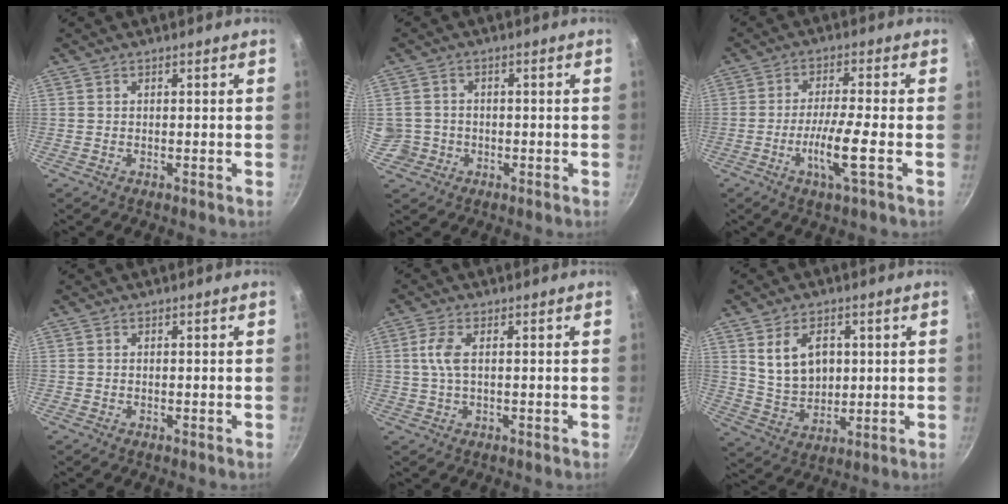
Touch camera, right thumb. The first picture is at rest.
{"total": 5.9, "force": [-0.9, 5.6, 1.5], "torque": [-0.022, 0.016, -0.006]}
{"total": 7.8, "force": [-2.7, 0.3, 7.3], "torque": [-0.142, 0.011, -0.054]}
{"total": 0.0}
{"total": 4.1, "force": [0.5, 1.7, 3.7], "torque": [-0.089, 0.006, 0.008]}
{"total": 10.3, "force": [2.7, 7.3, 6.8], "torque": [-0.096, -0.016, 0.061]}